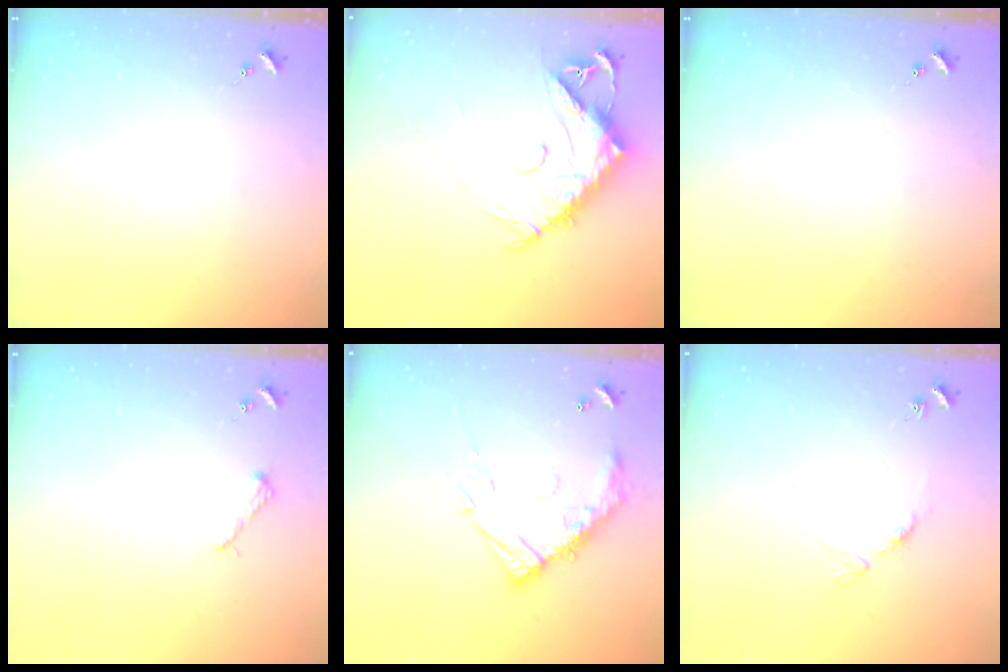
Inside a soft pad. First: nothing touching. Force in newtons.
{"total": 14.3, "press": 14.2, "slide": 1.3}
{"total": 0.0}
{"total": 2.6, "press": 2.6, "slide": 0.3}
{"total": 15.6, "press": 15.5, "slide": 1.2}
{"total": 5.5, "press": 5.5, "slide": 0.4}